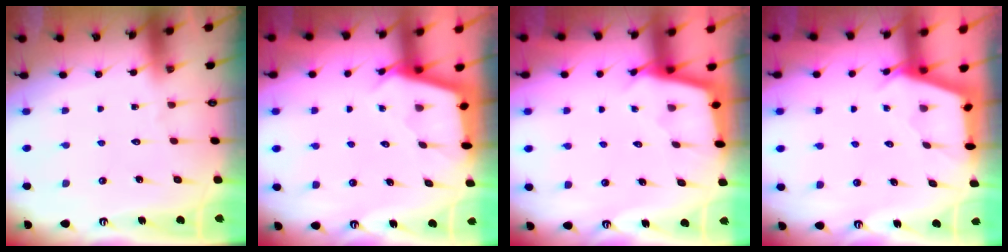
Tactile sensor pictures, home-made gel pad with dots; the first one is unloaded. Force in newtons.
{"total": 2.6, "press": 2.6, "slide": 0.3}
{"total": 2.3, "press": 2.3, "slide": 0.2}
{"total": 2.7, "press": 2.6, "slide": 0.3}